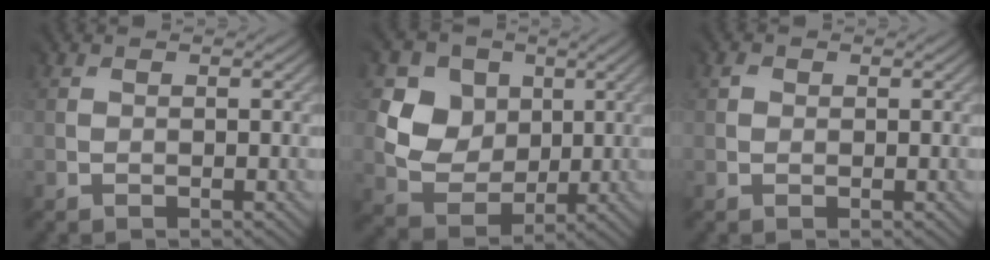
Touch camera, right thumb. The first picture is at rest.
{"total": 7.0, "force": [2.5, 6.2, 2.1], "torque": [-0.076, -0.008, 0.039]}
{"total": 0.9, "force": [0.4, 0.7, -0.4], "torque": [0.010, -0.004, 0.004]}